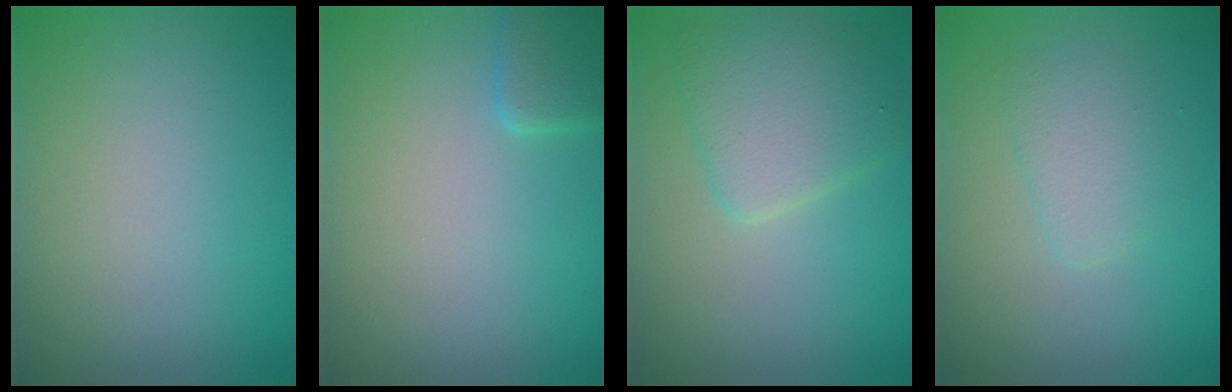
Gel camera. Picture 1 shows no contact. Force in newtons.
{"total": 2.1, "press": 2.1, "slide": 0.1}
{"total": 4.0, "press": 4.0, "slide": 0.2}
{"total": 2.1, "press": 2.1, "slide": 0.1}